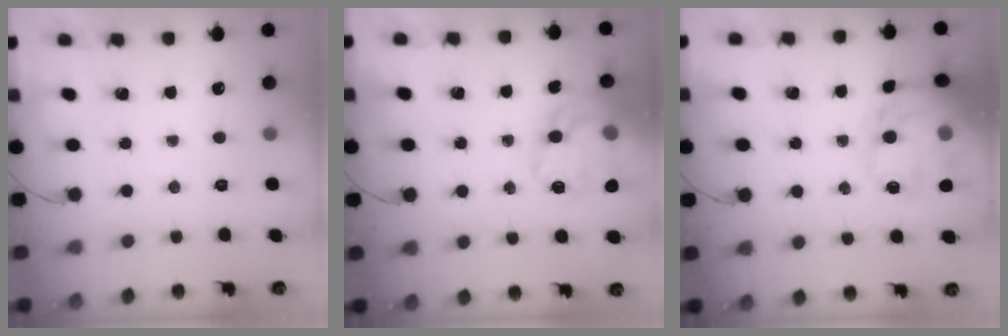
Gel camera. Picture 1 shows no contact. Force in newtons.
{"total": 20.0, "press": 19.9, "slide": 2.1}
{"total": 20.0, "press": 19.7, "slide": 3.4}